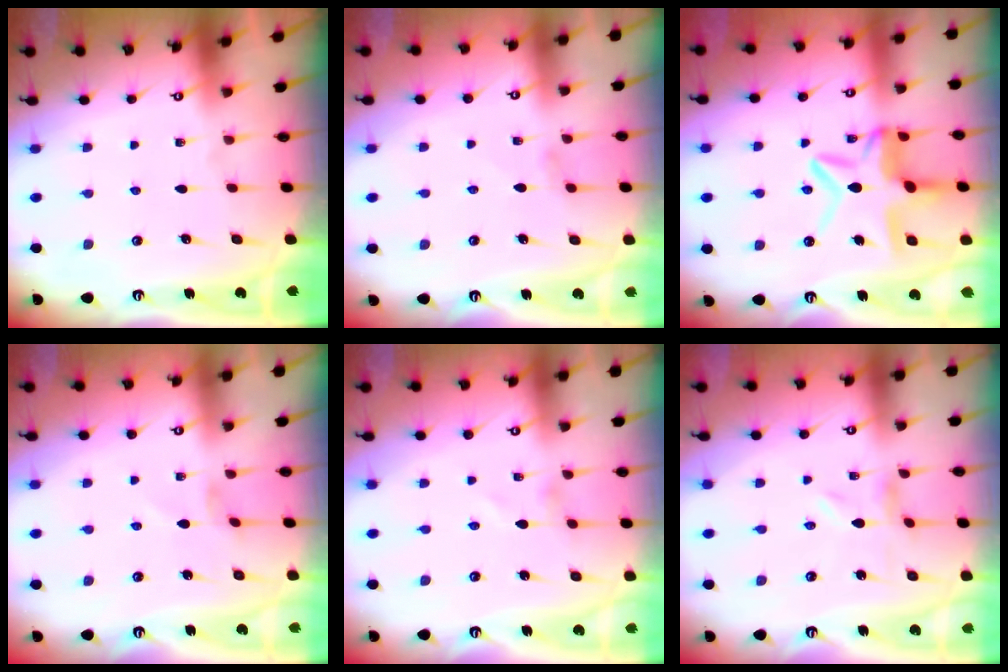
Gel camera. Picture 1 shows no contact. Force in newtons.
{"total": 0.7, "press": 0.6, "slide": 0.3}
{"total": 11.8, "press": 11.7, "slide": 1.1}
{"total": 1.8, "press": 1.7, "slide": 0.3}
{"total": 0.6, "press": 0.6, "slide": 0.1}
{"total": 0.0}